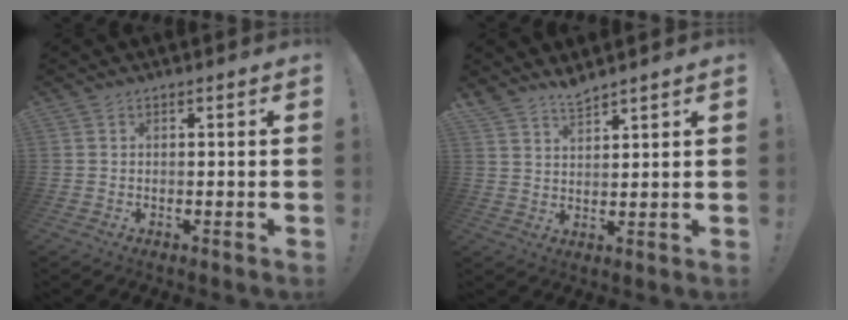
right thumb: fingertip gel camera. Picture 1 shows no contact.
{"total": 4.4, "force": [4.2, 0.7, 1.1], "torque": [-0.017, -0.032, 0.076]}